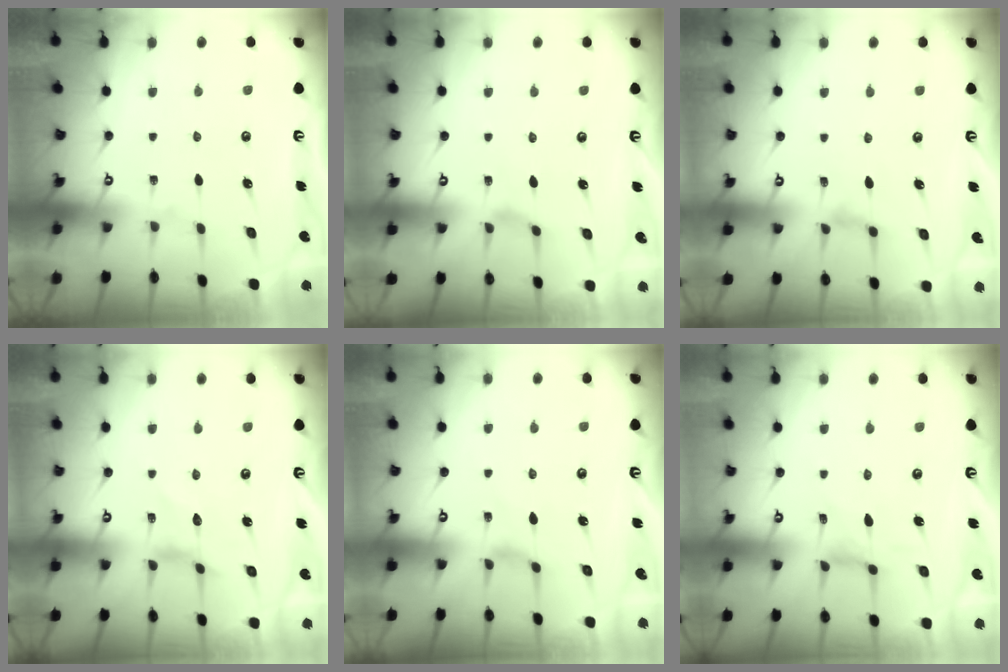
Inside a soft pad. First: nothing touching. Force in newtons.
{"total": 0.8, "press": 0.7, "slide": 0.3}
{"total": 2.6, "press": 2.6, "slide": 0.4}
{"total": 1.4, "press": 1.4, "slide": 0.2}
{"total": 0.7, "press": 0.6, "slide": 0.3}
{"total": 0.7, "press": 0.6, "slide": 0.4}